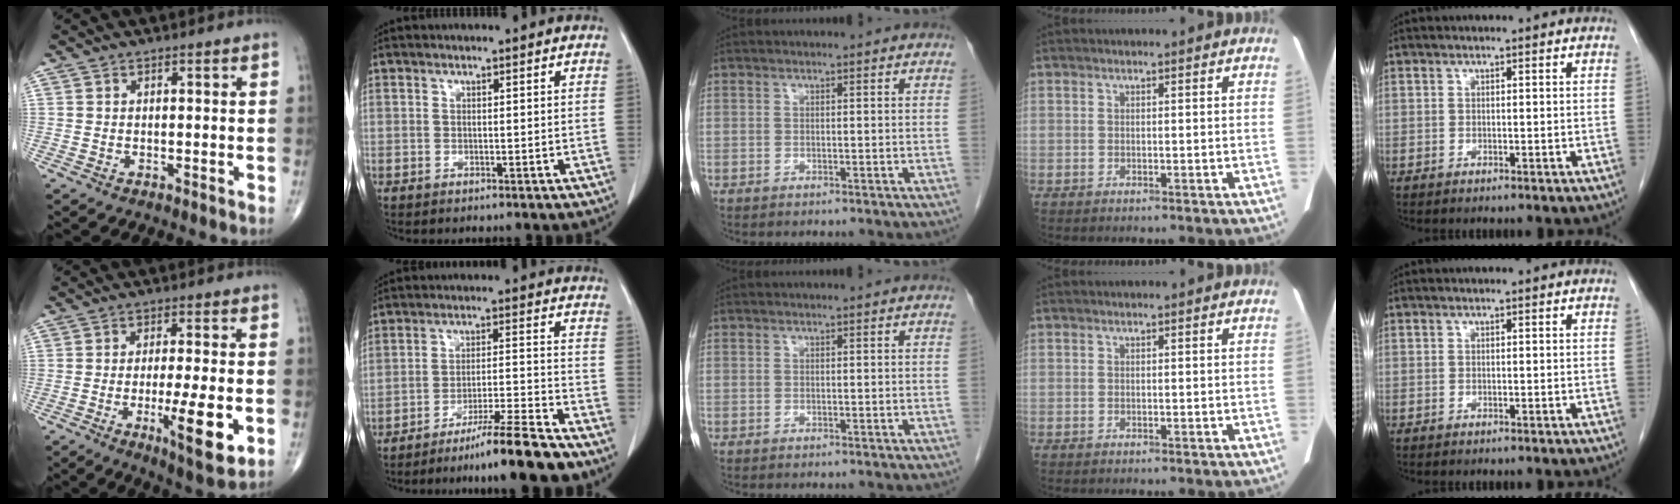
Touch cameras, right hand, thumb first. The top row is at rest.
{"thumb": {"total": 11.1, "force": [-3.1, 2.1, 10.4], "torque": [-0.165, -0.013, -0.045]}, "index": {"total": 10.2, "force": [-8.5, -1.2, 5.6], "torque": [-0.076, -0.010, -0.143]}}